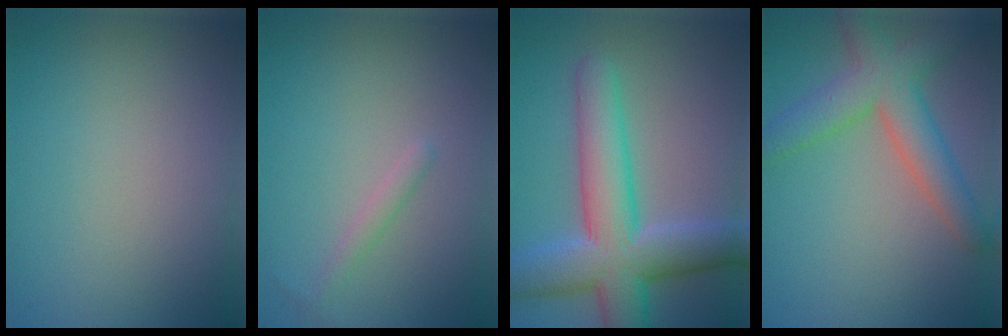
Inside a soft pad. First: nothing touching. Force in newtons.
{"total": 1.1, "press": 1.1, "slide": 0.1}
{"total": 8.9, "press": 8.9, "slide": 0.4}
{"total": 5.5, "press": 5.5, "slide": 0.3}